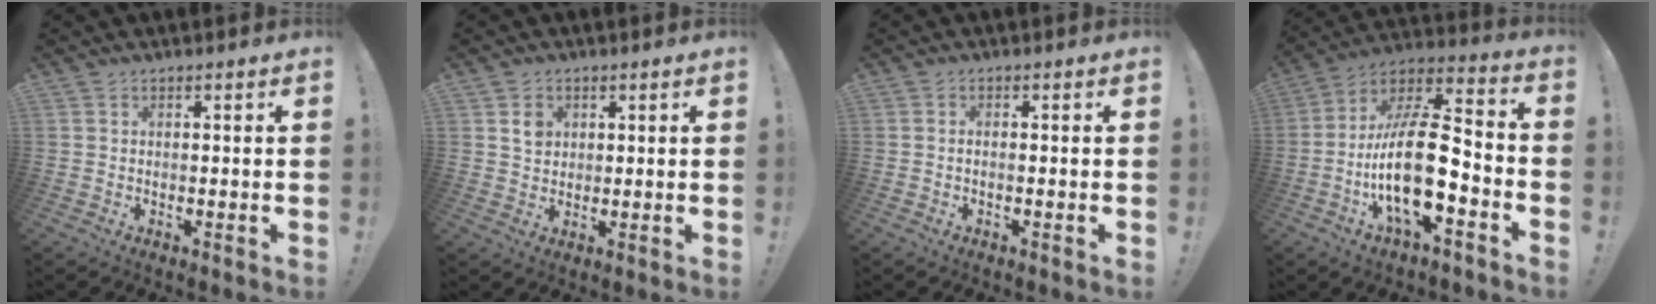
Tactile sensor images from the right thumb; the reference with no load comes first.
{"total": 3.6, "force": [1.5, 2.9, 1.4], "torque": [-0.002, -0.009, 0.022]}
{"total": 1.1, "force": [-0.4, -0.1, 1.0], "torque": [-0.018, 0.001, -0.006]}
{"total": 21.1, "force": [-4.9, 8.4, 18.8], "torque": [-0.359, 0.022, -0.083]}